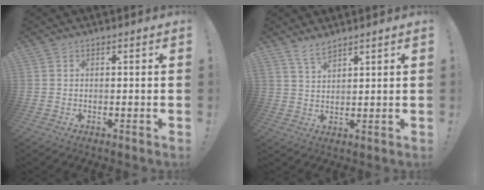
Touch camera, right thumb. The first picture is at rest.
{"total": 4.5, "force": [3.9, 1.0, 2.0], "torque": [-0.041, -0.020, 0.071]}